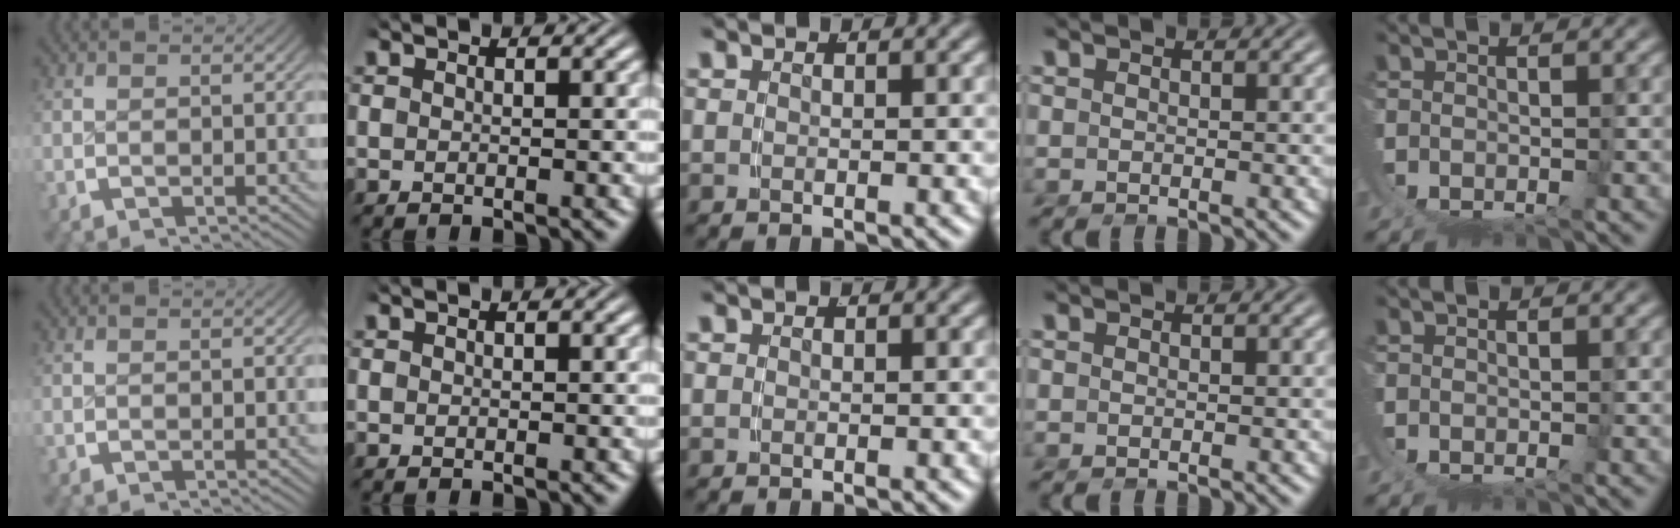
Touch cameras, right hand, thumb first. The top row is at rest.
{}